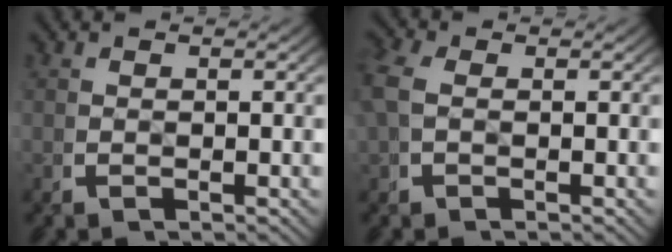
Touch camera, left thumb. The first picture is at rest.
{"total": 2.2, "force": [0.0, 1.7, 1.5], "torque": [-0.048, -0.002, 0.002]}